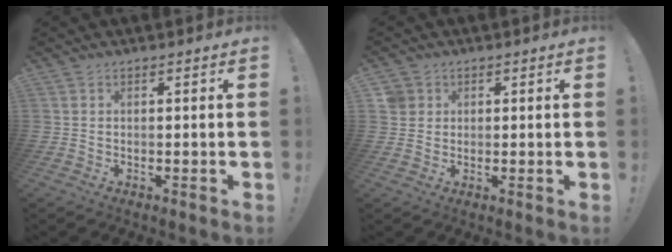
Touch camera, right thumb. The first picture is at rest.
{"total": 3.1, "force": [1.3, 2.8, 0.6], "torque": [-0.017, 0.002, 0.028]}